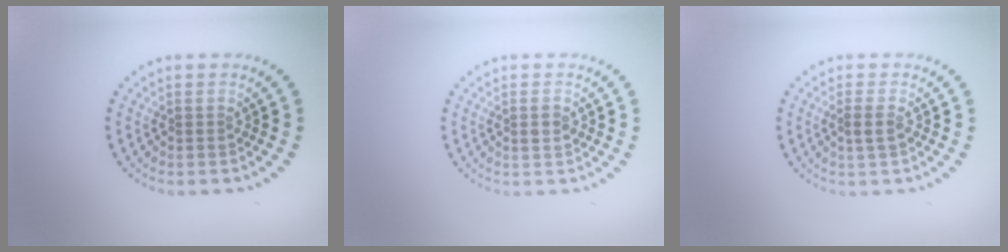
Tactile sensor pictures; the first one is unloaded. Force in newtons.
{"total": 1.2, "press": 1.2, "slide": 0.4}
{"total": 1.1, "press": 0.9, "slide": 0.6}